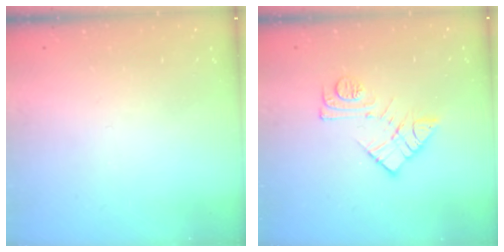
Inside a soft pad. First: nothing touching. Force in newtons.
{"total": 11.3, "press": 11.3, "slide": 0.4}